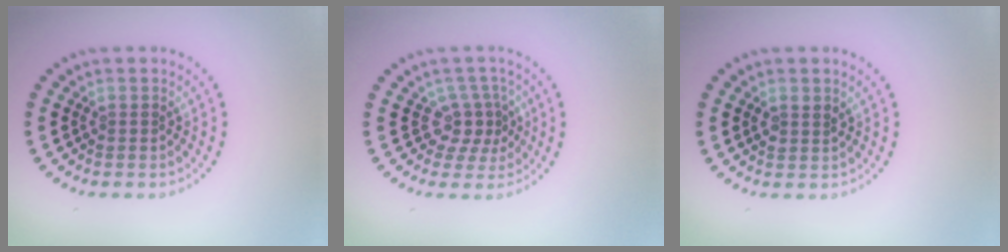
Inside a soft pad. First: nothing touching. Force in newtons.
{"total": 2.6, "press": 1.9, "slide": 1.8}
{"total": 1.2, "press": 1.1, "slide": 0.6}